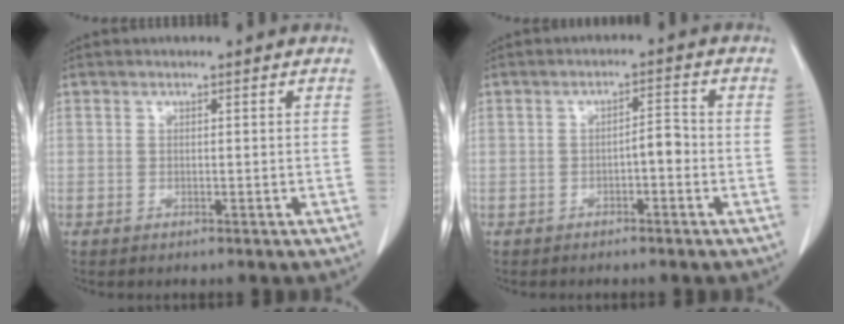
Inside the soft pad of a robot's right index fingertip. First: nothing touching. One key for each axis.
{"total": 2.7, "fx": -0.9, "fy": 0.8, "fz": 2.4, "tx": -0.034, "ty": 0.008, "tz": -0.014}